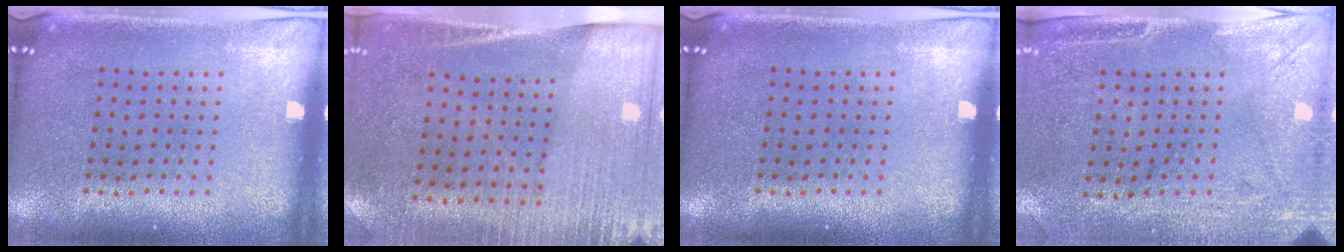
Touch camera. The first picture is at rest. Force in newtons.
{"total": 2.7, "press": 2.4, "slide": 1.2}
{"total": 0.0}
{"total": 3.0, "press": 2.4, "slide": 1.8}